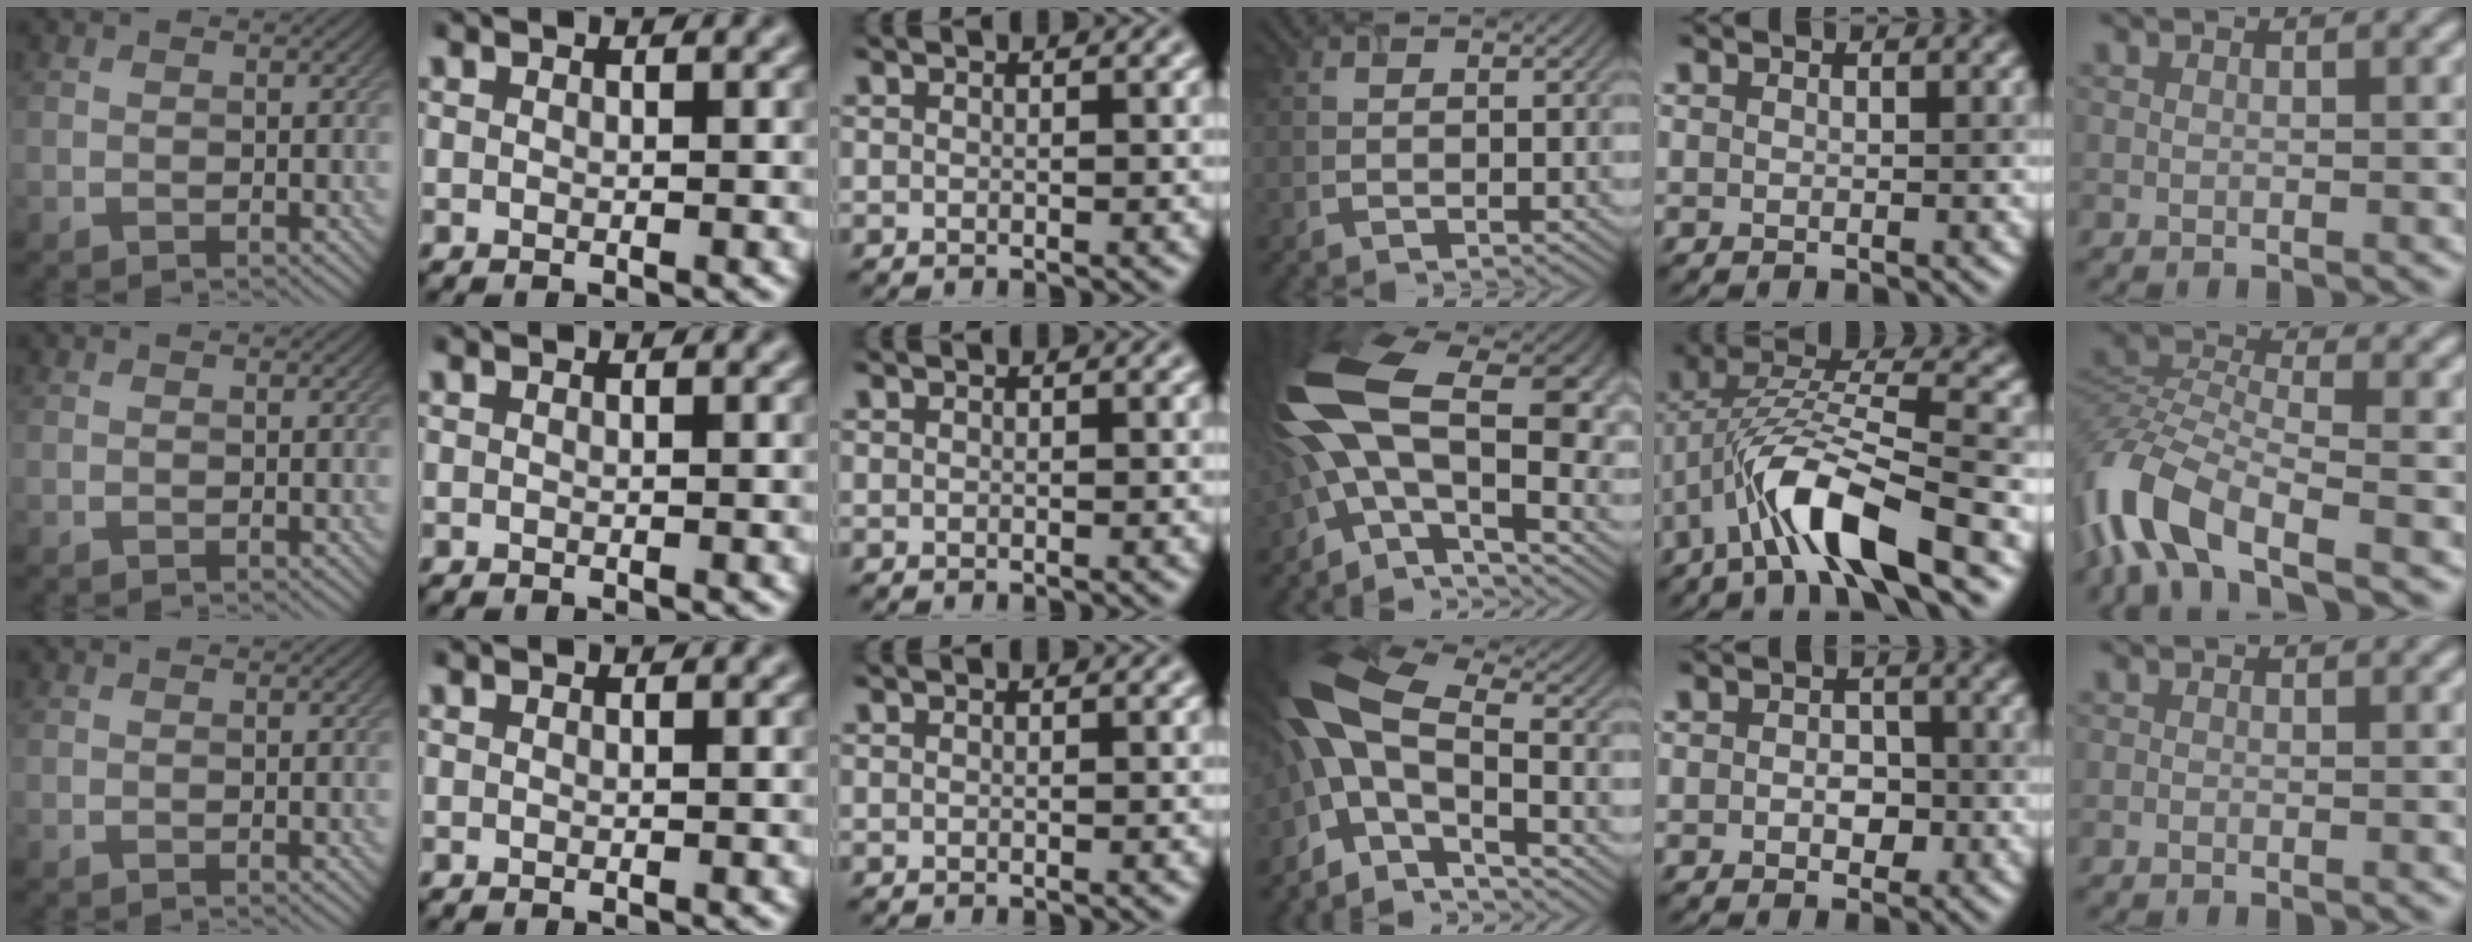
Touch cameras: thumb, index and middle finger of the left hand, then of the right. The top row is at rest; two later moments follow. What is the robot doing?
{"motion": "lift_and_place", "object": "timer"}